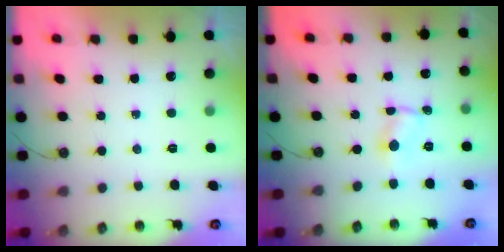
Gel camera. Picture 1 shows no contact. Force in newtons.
{"total": 0.9, "press": 0.9, "slide": 0.1}